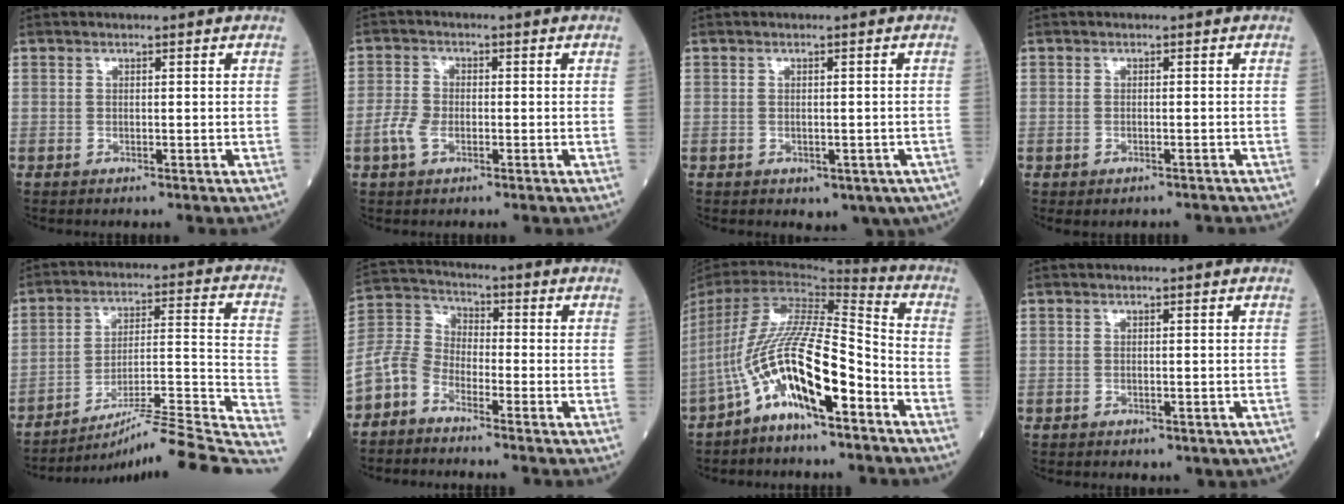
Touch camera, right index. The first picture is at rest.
{"total": 3.6, "force": [-1.4, 2.1, 2.5], "torque": [-0.065, 0.004, -0.032]}
{"total": 6.4, "force": [-3.8, 3.9, 3.5], "torque": [-0.025, 0.011, -0.045]}
{"total": 1.9, "force": [-1.6, 1.1, 0.3], "torque": [-0.003, 0.006, -0.018]}
{"total": 24.3, "force": [-21.0, -0.9, 12.3], "torque": [-0.107, 0.001, -0.301]}
{"total": 8.8, "force": [-6.4, 5.0, 3.5], "torque": [-0.088, 0.022, -0.139]}
{"total": 17.1, "force": [-7.9, 4.0, 14.5], "torque": [-0.293, 0.012, -0.139]}
{"total": 1.5, "force": [-0.7, 1.0, 0.9], "torque": [-0.014, 0.000, -0.001]}